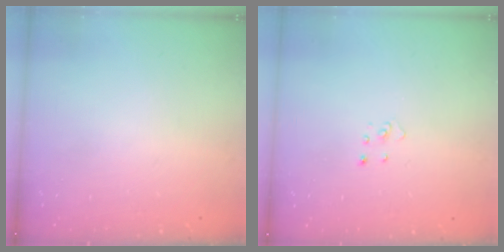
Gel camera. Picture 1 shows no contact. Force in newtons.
{"total": 2.2, "press": 2.2, "slide": 0.2}